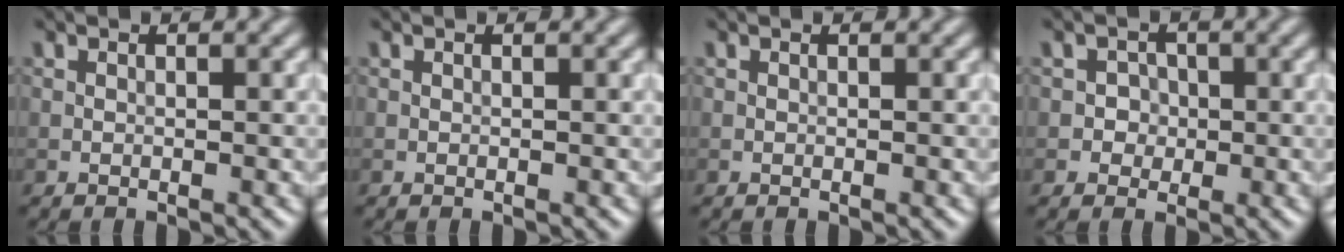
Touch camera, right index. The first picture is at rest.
{"total": 0.0}
{"total": 0.0}
{"total": 1.6, "force": [-0.2, 1.6, 0.3], "torque": [0.018, 0.000, -0.009]}